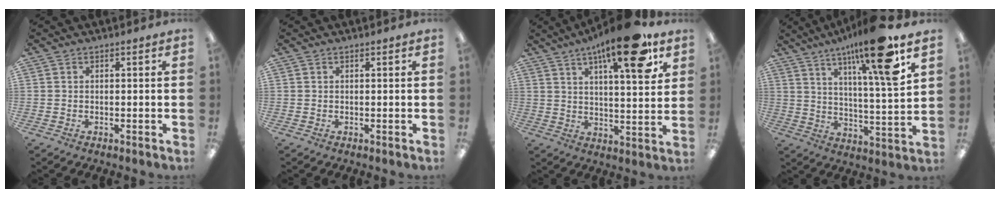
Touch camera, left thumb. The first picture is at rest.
{"total": 0.0}
{"total": 16.9, "force": [10.0, 4.7, 12.8], "torque": [-0.183, -0.045, 0.151]}
{"total": 17.5, "force": [11.0, 2.2, 13.4], "torque": [-0.219, -0.055, 0.161]}